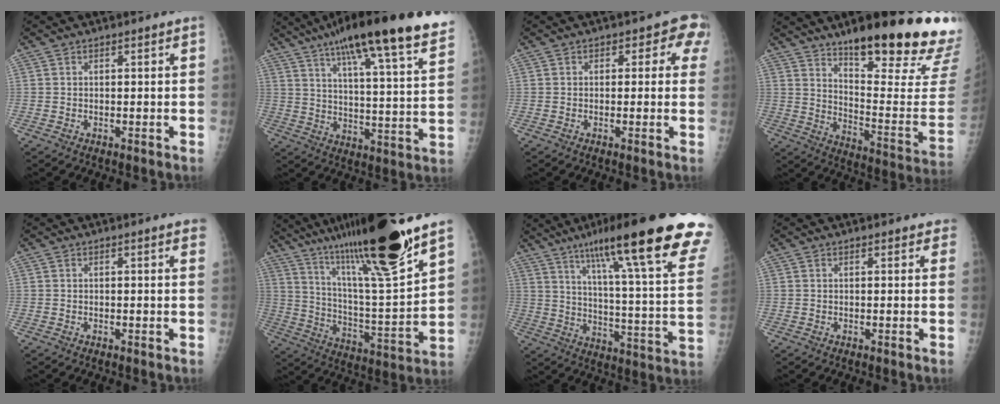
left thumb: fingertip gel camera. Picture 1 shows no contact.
{"total": 26.5, "force": [18.7, 4.2, 18.3], "torque": [-0.265, -0.042, 0.263]}
{"total": 4.8, "force": [1.8, 3.3, 3.0], "torque": [0.015, 0.003, 0.006]}
{"total": 25.7, "force": [18.5, 4.7, 17.1], "torque": [-0.210, -0.109, 0.264]}
{"total": 2.3, "force": [1.8, 0.6, 1.3], "torque": [-0.003, 0.002, 0.014]}
{"total": 25.3, "force": [17.8, 2.6, 17.9], "torque": [-0.286, -0.068, 0.309]}
{"total": 29.7, "force": [19.2, 3.4, 22.3], "torque": [-0.291, -0.056, 0.275]}
{"total": 2.9, "force": [2.5, 1.3, 0.8], "torque": [0.021, -0.004, 0.015]}